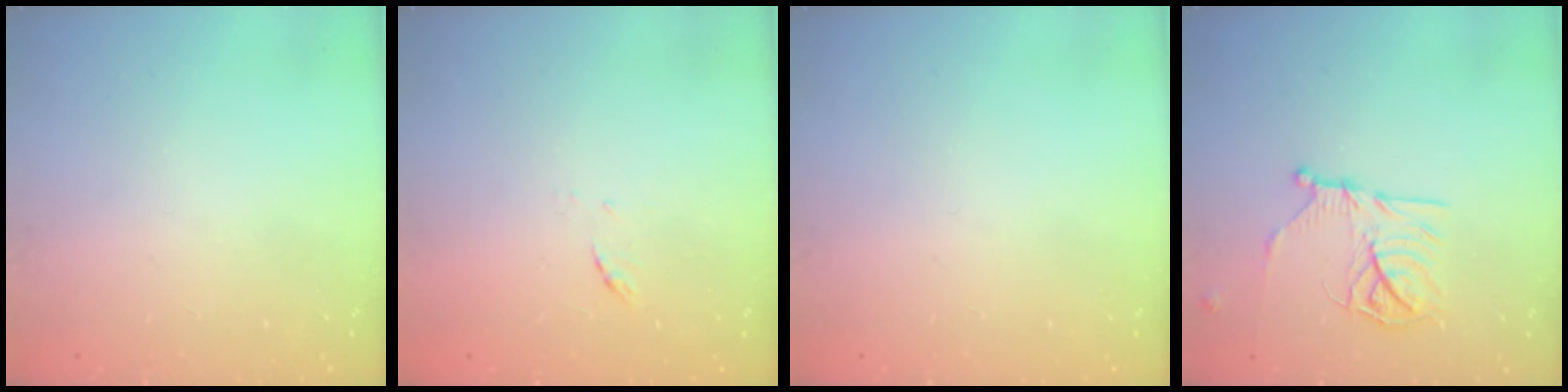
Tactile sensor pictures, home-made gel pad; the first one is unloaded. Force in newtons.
{"total": 4.8, "press": 4.6, "slide": 1.3}
{"total": 0.0}
{"total": 13.2, "press": 13.2, "slide": 0.8}